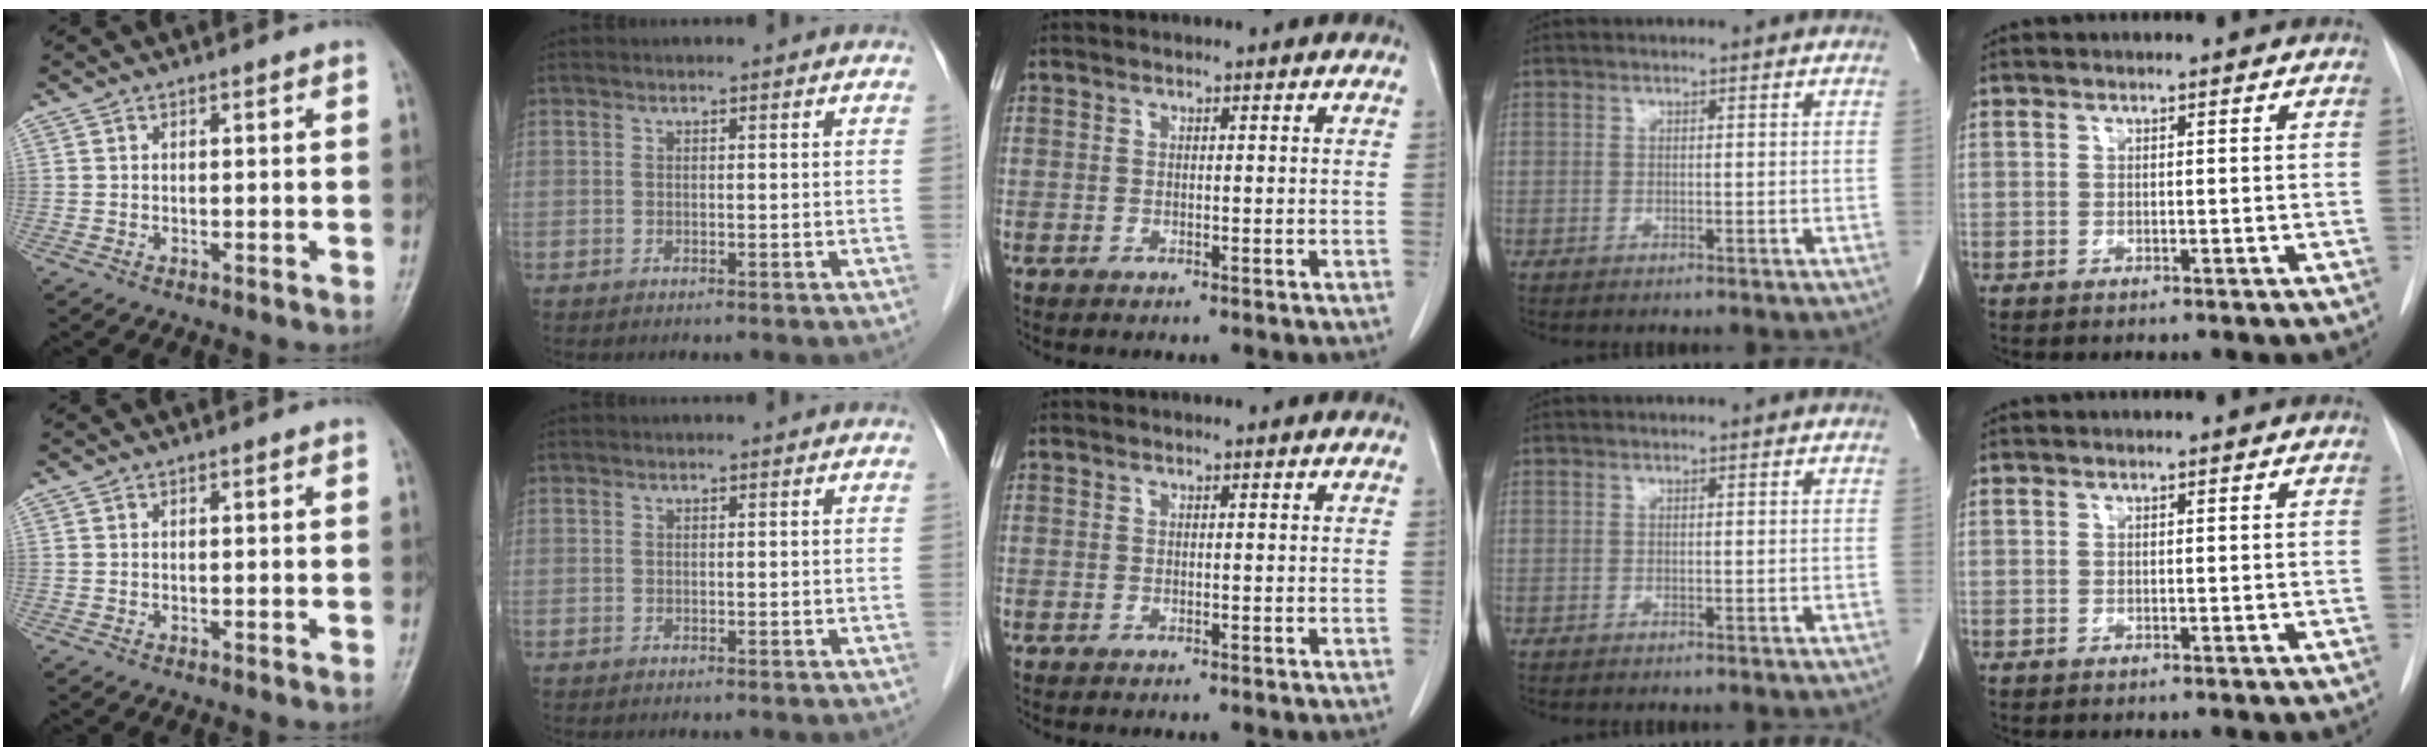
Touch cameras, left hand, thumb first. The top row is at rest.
{}